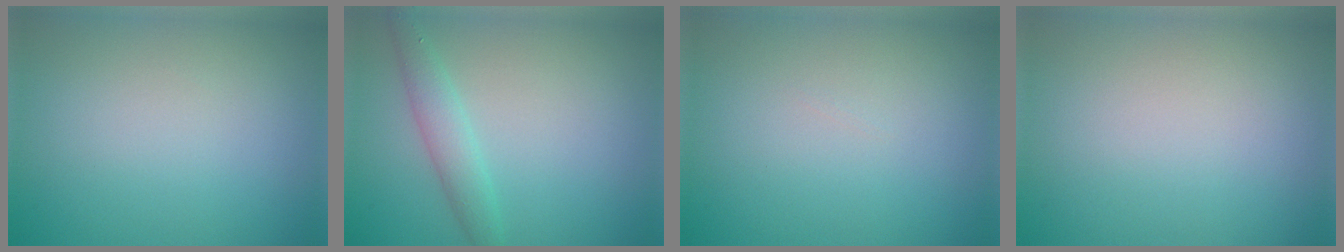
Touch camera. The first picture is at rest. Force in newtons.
{"total": 2.3, "press": 2.3, "slide": 0.1}
{"total": 0.0}
{"total": 0.0}